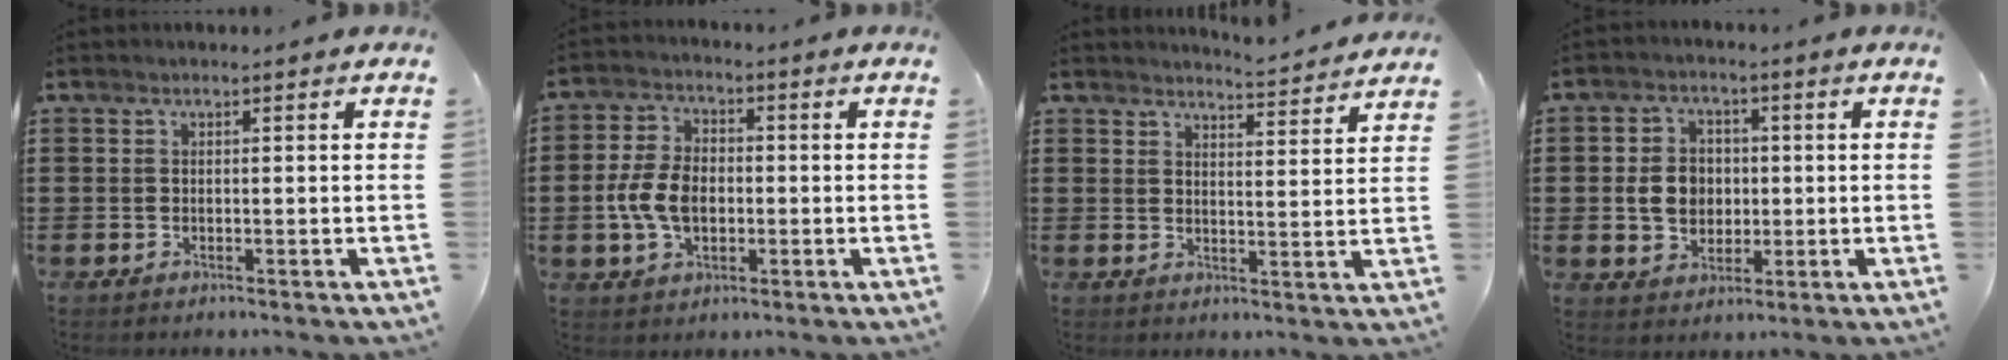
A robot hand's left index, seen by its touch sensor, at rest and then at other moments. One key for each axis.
{"total": 7.1, "fx": -1.1, "fy": 4.5, "fz": 5.3, "tx": -0.132, "ty": 0.001, "tz": -0.028}
{"total": 4.1, "fx": 4.0, "fy": -0.5, "fz": 0.5, "tx": -0.015, "ty": -0.029, "tz": 0.069}
{"total": 6.1, "fx": -0.1, "fy": 4.9, "fz": 3.6, "tx": -0.079, "ty": 0.008, "tz": -0.006}